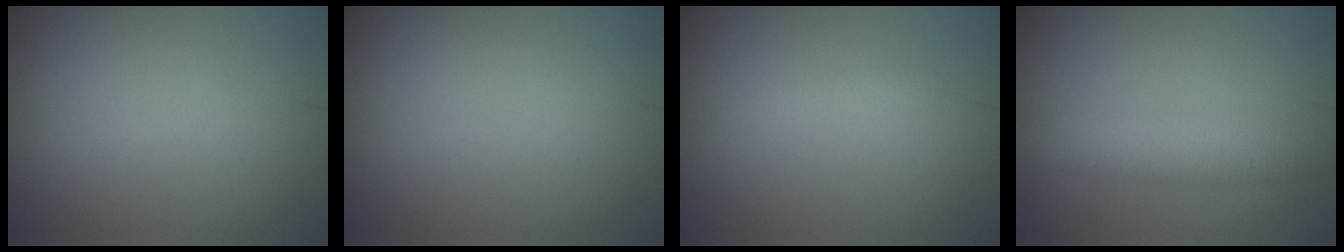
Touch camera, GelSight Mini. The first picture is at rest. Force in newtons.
{"total": 0.0}
{"total": 1.1, "press": 1.1, "slide": 0.0}
{"total": 2.9, "press": 2.9, "slide": 0.1}